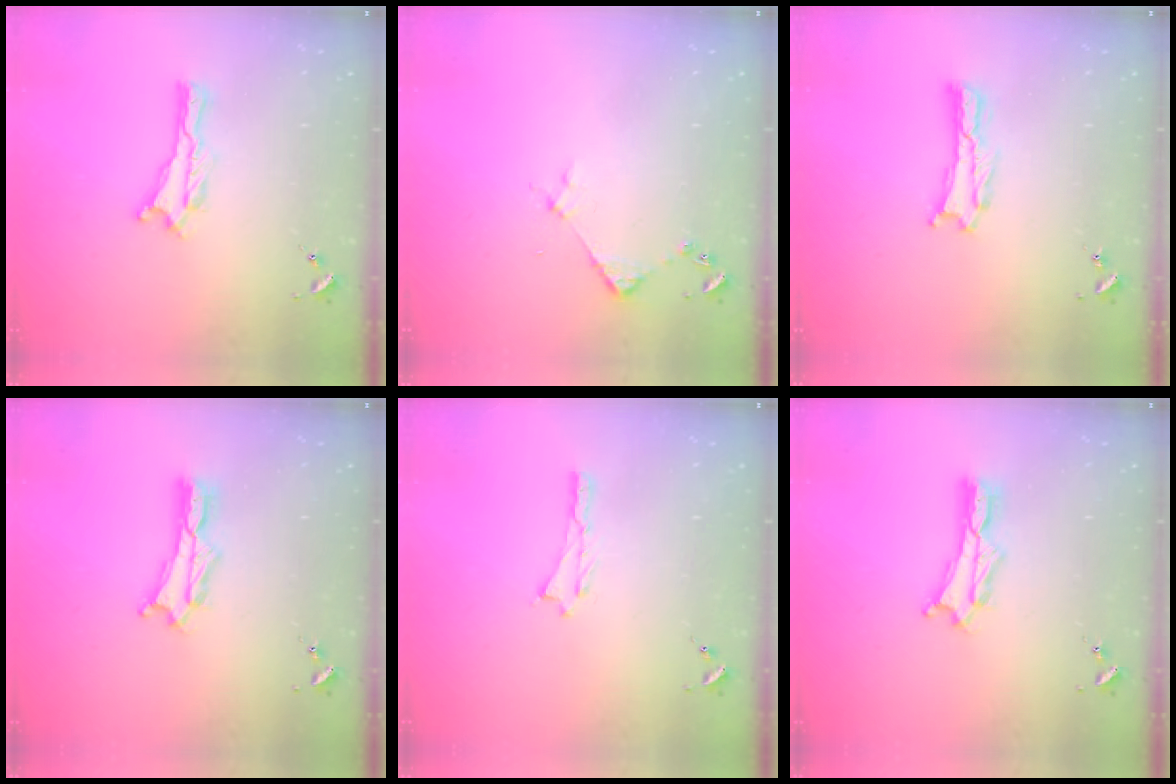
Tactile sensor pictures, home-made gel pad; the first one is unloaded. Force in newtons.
{"total": 3.7, "press": 3.7, "slide": 0.2}
{"total": 0.6, "press": 0.5, "slide": 0.2}
{"total": 2.0, "press": 2.0, "slide": 0.3}
{"total": 0.0}
{"total": 2.0, "press": 2.0, "slide": 0.3}